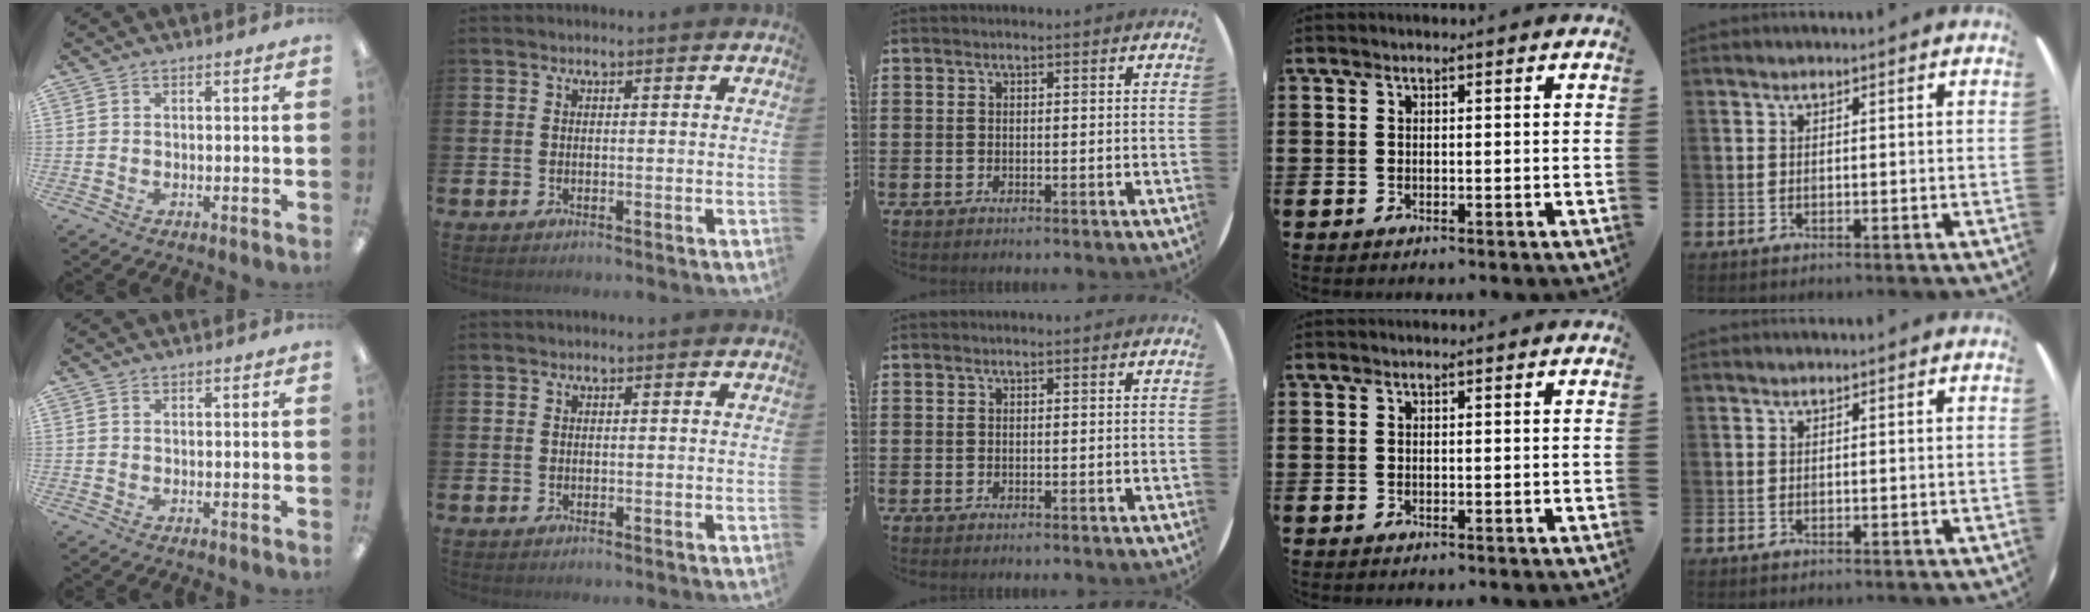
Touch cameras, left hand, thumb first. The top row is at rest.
{}